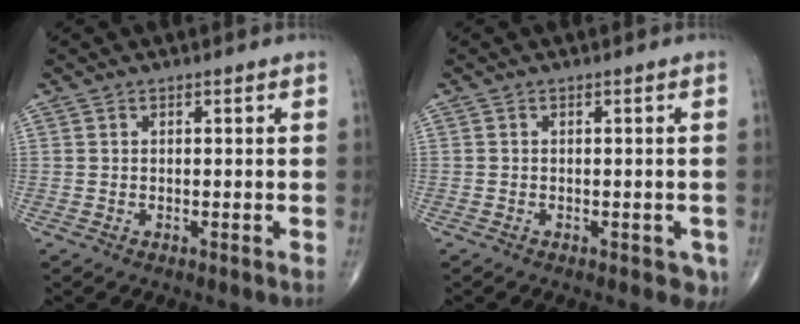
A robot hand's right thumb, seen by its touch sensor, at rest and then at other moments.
{"total": 2.7, "force": [-1.2, 1.4, 1.9], "torque": [-0.004, 0.000, -0.015]}